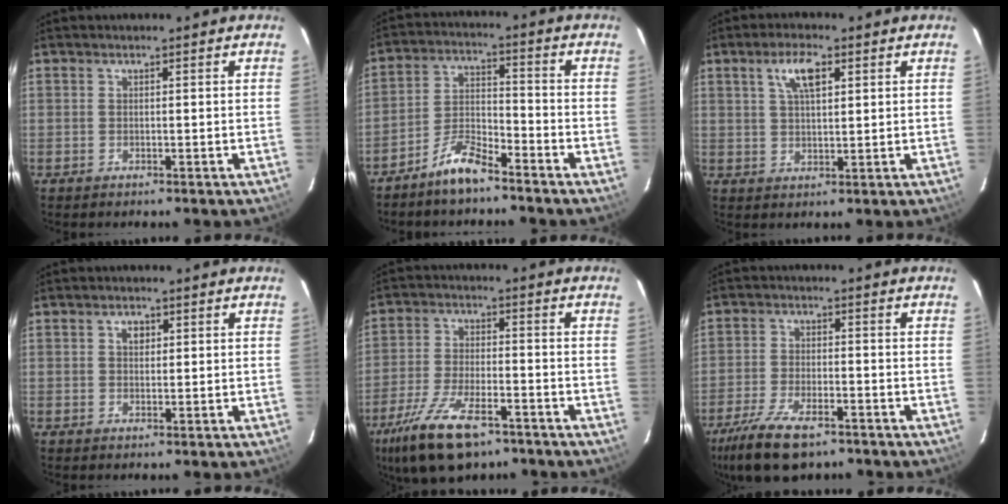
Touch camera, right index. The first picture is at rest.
{"total": 7.4, "force": [-6.1, 1.7, 3.8], "torque": [-0.087, 0.016, -0.118]}
{"total": 5.7, "force": [2.5, 2.1, 4.6], "torque": [-0.085, 0.010, 0.047]}
{"total": 1.8, "force": [0.6, 1.4, 1.0], "torque": [-0.015, 0.007, 0.009]}
{"total": 14.8, "force": [-9.8, 5.8, 9.4], "torque": [-0.209, -0.030, -0.177]}
{"total": 12.9, "force": [-9.0, 5.0, 7.7], "torque": [-0.181, -0.026, -0.164]}